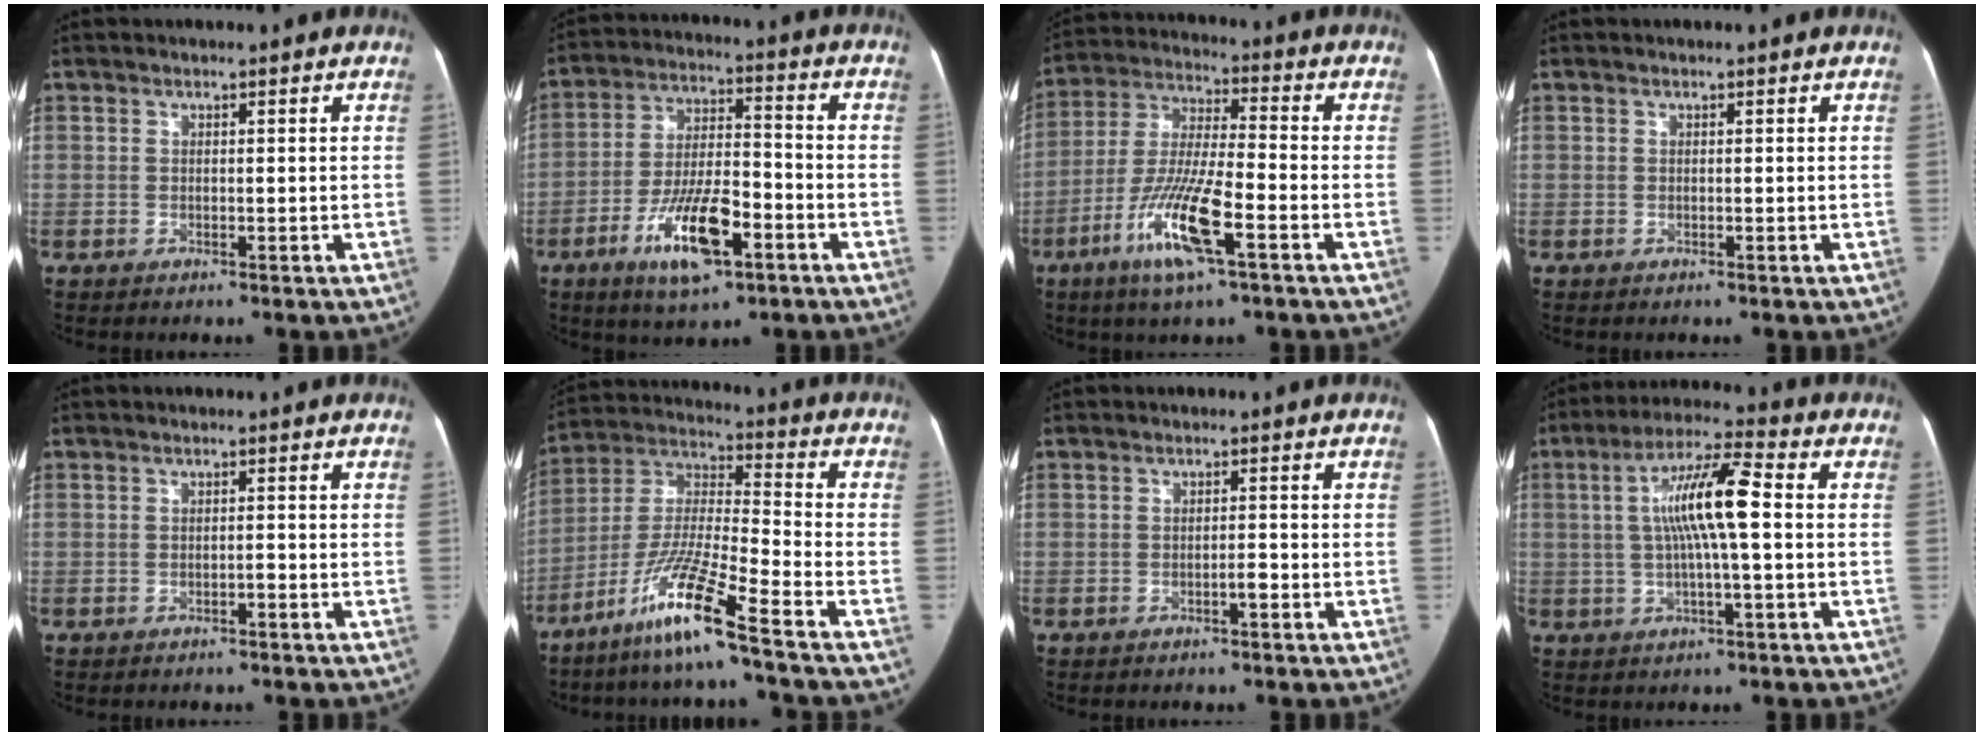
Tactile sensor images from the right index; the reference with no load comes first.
{"total": 12.4, "force": [-6.0, 3.8, 10.2], "torque": [-0.193, -0.004, -0.103]}
{"total": 12.8, "force": [-5.9, 1.4, 11.3], "torque": [-0.229, -0.018, -0.114]}
{"total": 0.0}
{"total": 0.6, "force": [-0.4, 0.1, 0.4], "torque": [-0.006, 0.001, -0.008]}
{"total": 13.3, "force": [-8.8, -0.9, 10.0], "torque": [-0.208, -0.027, -0.170]}
{"total": 1.2, "force": [-0.7, 0.1, 1.0], "torque": [-0.017, 0.001, -0.013]}
{"total": 10.5, "force": [0.7, 1.0, 10.4], "torque": [-0.196, 0.018, 0.008]}